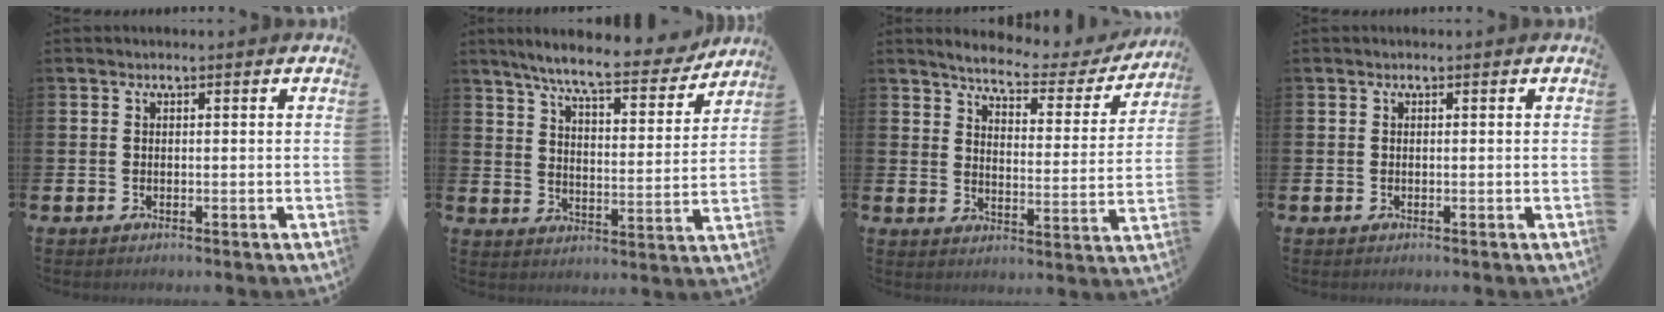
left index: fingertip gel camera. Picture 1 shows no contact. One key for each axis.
{"total": 8.3, "fx": 7.5, "fy": 0.9, "fz": 3.6, "tx": -0.089, "ty": -0.046, "tz": 0.125}
{"total": 5.3, "fx": 4.9, "fy": 1.0, "fz": 1.8, "tx": -0.053, "ty": -0.038, "tz": 0.076}
{"total": 0.0}